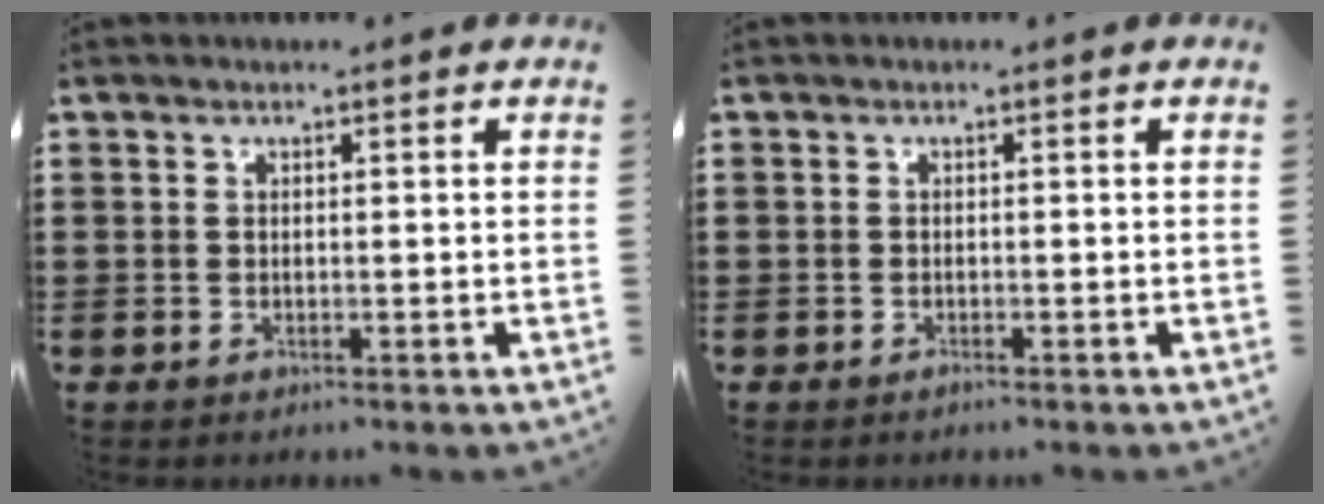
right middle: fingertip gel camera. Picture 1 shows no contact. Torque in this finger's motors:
{"motor_torque": [2.14, 0.00, -0.07, -0.04]}